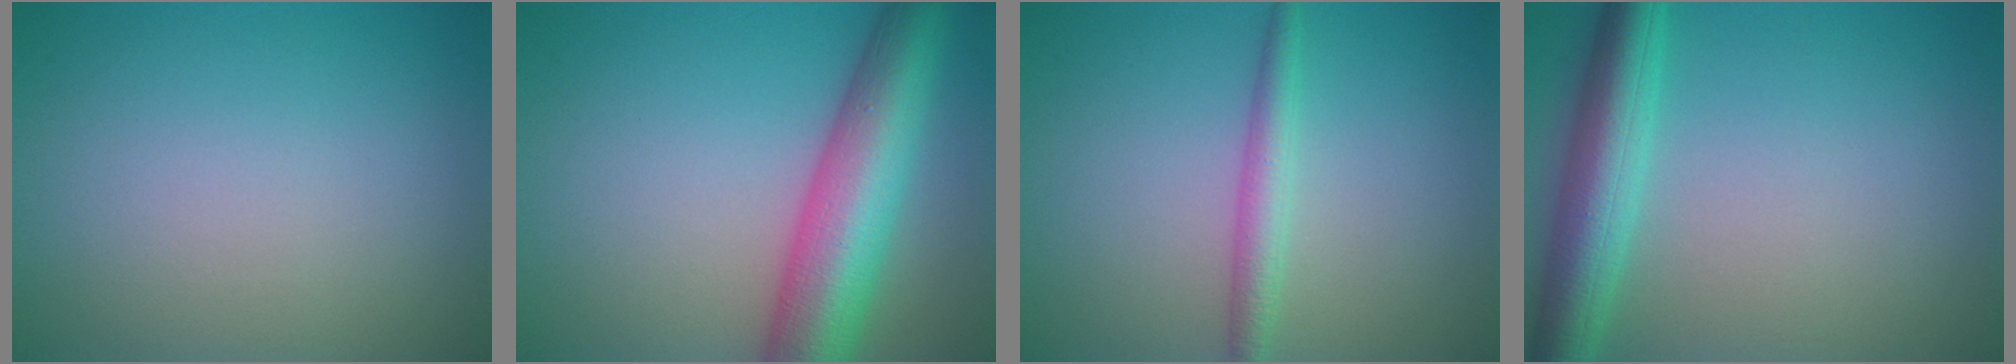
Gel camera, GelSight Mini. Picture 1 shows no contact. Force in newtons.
{"total": 9.4, "press": 9.4, "slide": 0.3}
{"total": 2.3, "press": 2.3, "slide": 0.0}
{"total": 5.6, "press": 5.5, "slide": 0.2}